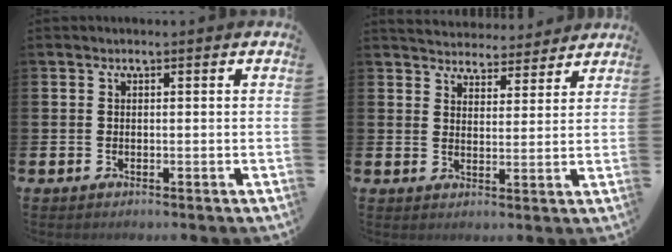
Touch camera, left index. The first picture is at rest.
{"total": 4.4, "force": [4.3, 1.1, -0.3], "torque": [-0.010, -0.030, 0.076]}